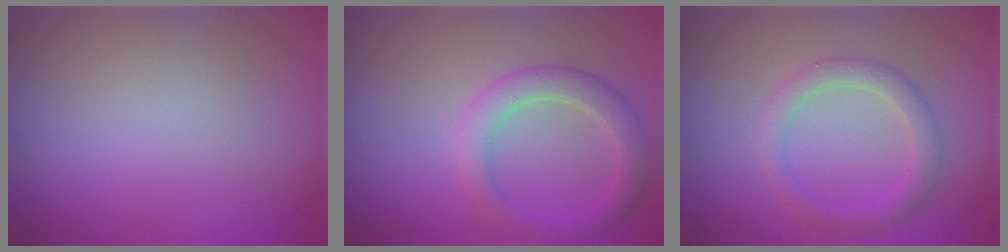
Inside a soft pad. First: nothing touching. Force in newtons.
{"total": 3.1, "press": 3.1, "slide": 0.1}
{"total": 2.5, "press": 2.5, "slide": 0.1}